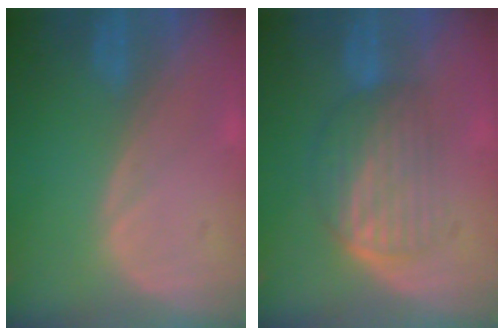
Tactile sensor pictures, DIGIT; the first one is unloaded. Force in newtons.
{"total": 5.8, "press": 5.5, "slide": 2.0}